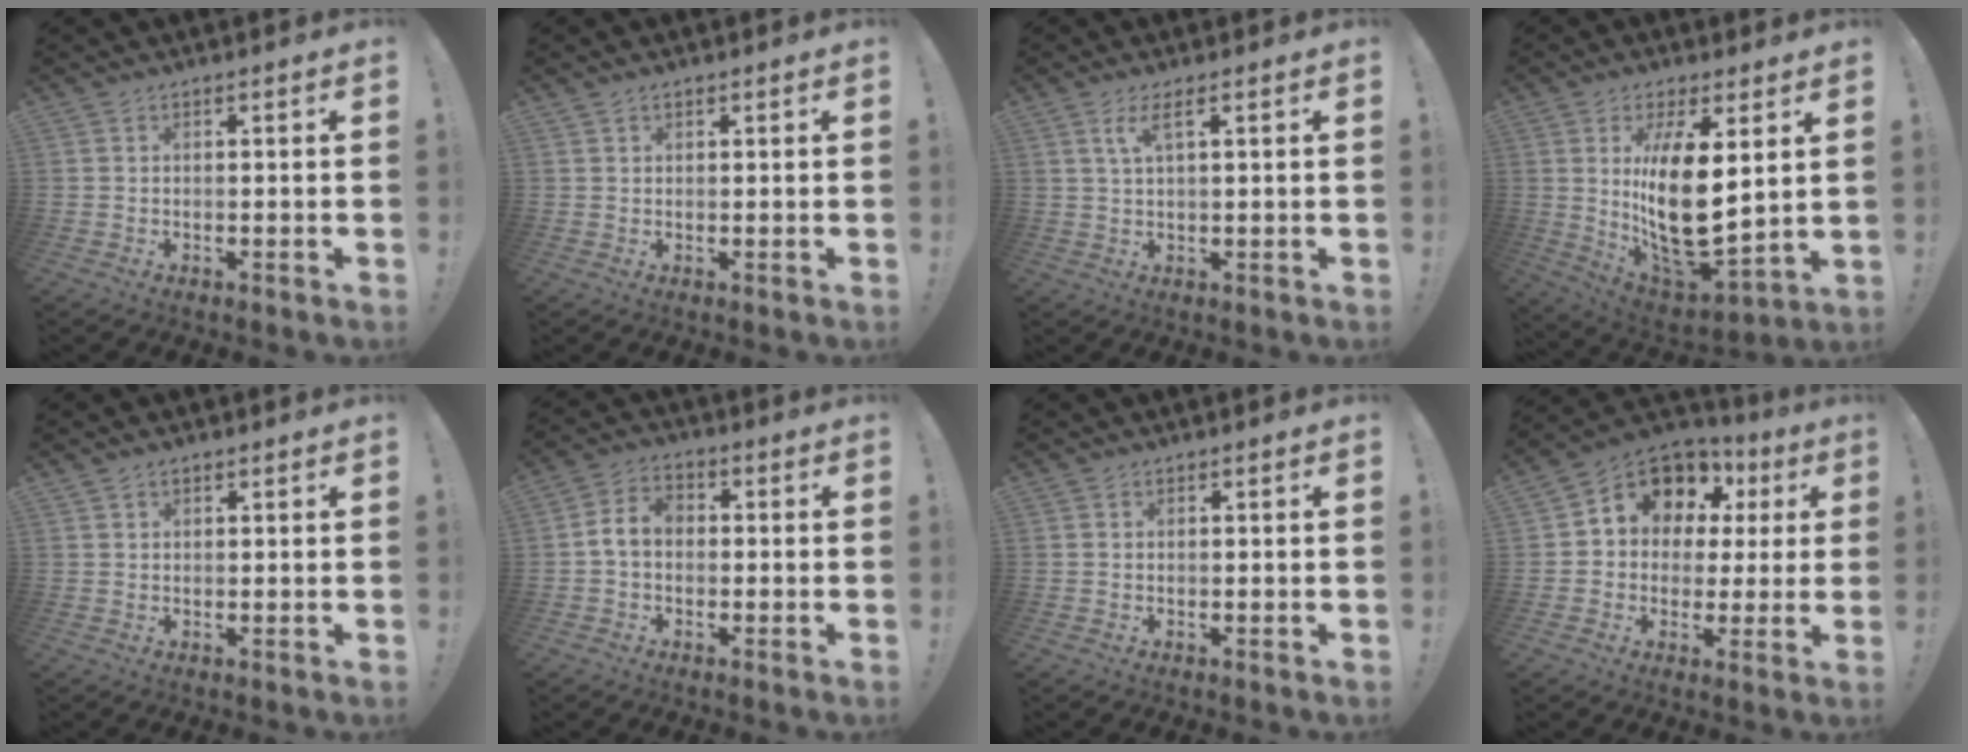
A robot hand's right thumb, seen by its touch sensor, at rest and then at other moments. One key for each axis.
{"total": 0.8, "fx": 0.7, "fy": 0.5, "fz": 0.1, "tx": -0.001, "ty": 0.000, "tz": 0.013}
{"total": 4.2, "fx": 2.1, "fy": 0.8, "fz": 3.6, "tx": -0.065, "ty": -0.002, "tz": 0.034}
{"total": 18.4, "fx": 4.7, "fy": 8.4, "fz": 15.7, "tx": -0.291, "ty": -0.055, "tz": 0.085}
{"total": 1.1, "fx": 0.9, "fy": 0.6, "fz": 0.3, "tx": -0.005, "ty": -0.001, "tz": 0.016}
{"total": 6.8, "fx": -0.7, "fy": 4.7, "fz": 4.9, "tx": -0.091, "ty": 0.012, "tz": -0.013}
{"total": 0.0}
{"total": 11.2, "fx": 5.3, "fy": 8.4, "fz": 5.1, "tx": -0.078, "ty": -0.037, "tz": 0.100}